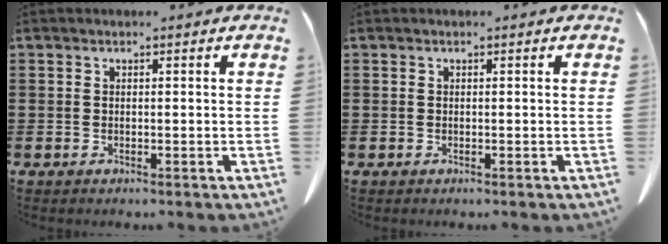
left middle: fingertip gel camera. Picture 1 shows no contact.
{"total": 0.0}